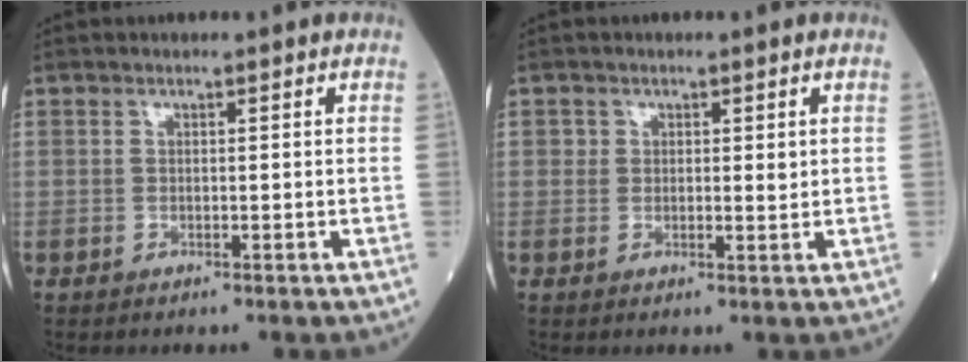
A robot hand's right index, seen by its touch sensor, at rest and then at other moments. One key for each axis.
{"total": 1.7, "fx": 0.5, "fy": 1.1, "fz": 1.1, "tx": -0.010, "ty": -0.002, "tz": 0.004}